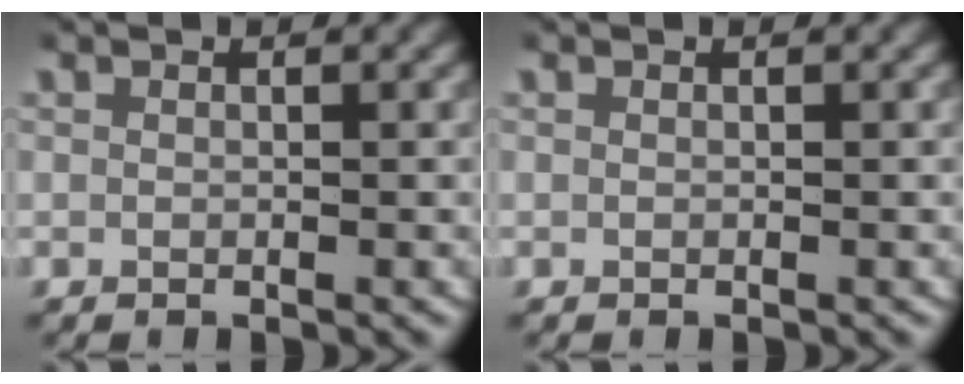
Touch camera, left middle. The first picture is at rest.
{"total": 0.0}